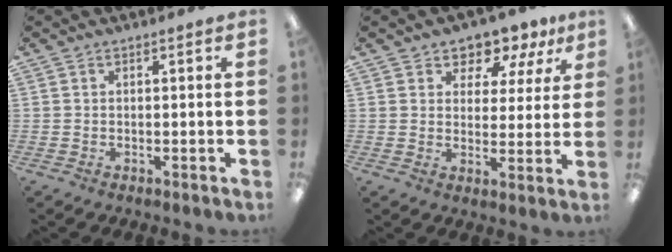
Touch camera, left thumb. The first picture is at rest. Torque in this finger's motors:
{"motor_torque": [0.09, 0.21, -0.09, -0.03, 0.05]}